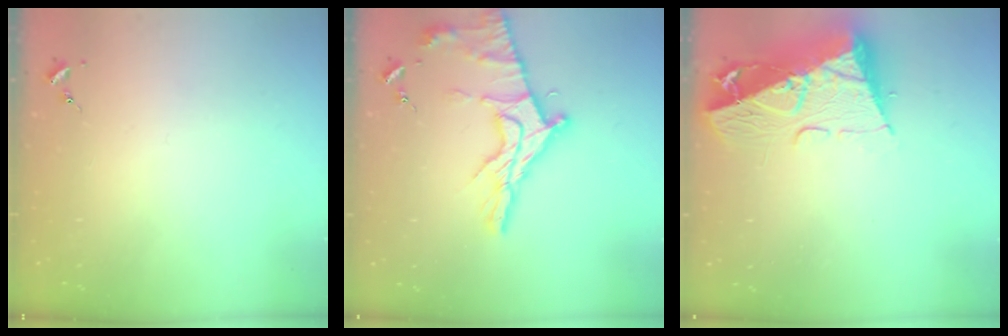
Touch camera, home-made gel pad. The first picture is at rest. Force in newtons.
{"total": 17.0, "press": 16.9, "slide": 1.6}
{"total": 17.4, "press": 17.3, "slide": 1.6}